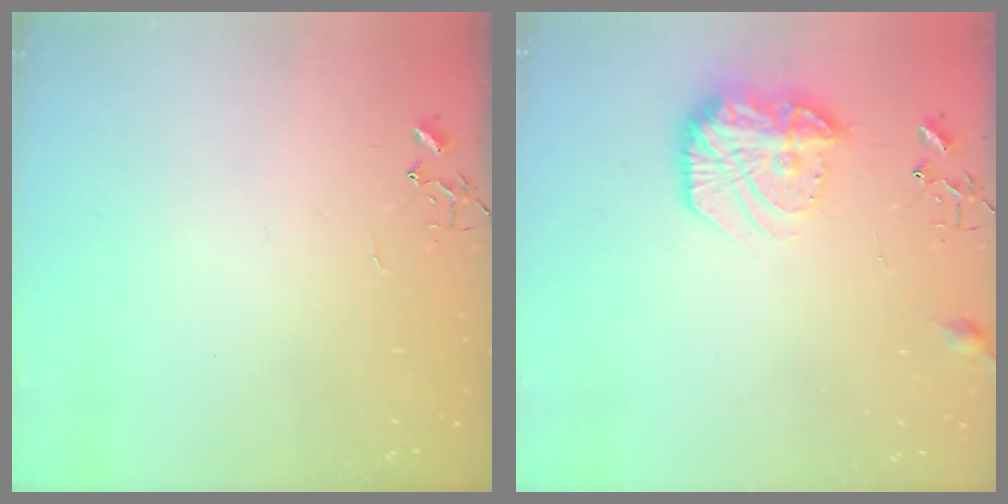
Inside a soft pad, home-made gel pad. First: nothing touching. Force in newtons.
{"total": 15.3, "press": 15.2, "slide": 1.0}